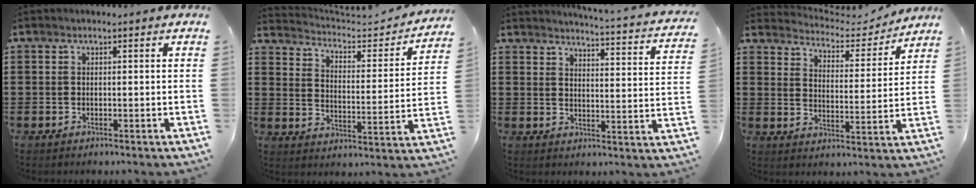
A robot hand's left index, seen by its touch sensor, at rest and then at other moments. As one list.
[{"total": 3.6, "force": [3.4, 0.8, 0.8], "torque": [-0.030, -0.034, 0.049]}, {"total": 3.6, "force": [3.5, -0.6, 0.8], "torque": [-0.027, -0.035, 0.052]}, {"total": 4.4, "force": [4.3, 0.8, 0.3], "torque": [-0.035, -0.032, 0.070]}]